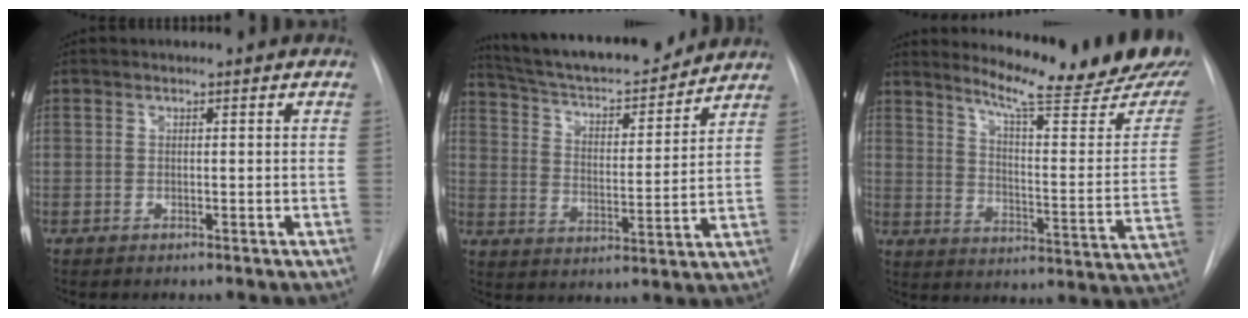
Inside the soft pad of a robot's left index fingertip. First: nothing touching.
{"total": 19.3, "force": [17.5, 3.3, 7.5], "torque": [-0.124, 0.004, 0.266]}
{"total": 22.3, "force": [19.6, 0.8, 10.7], "torque": [-0.153, -0.100, 0.248]}